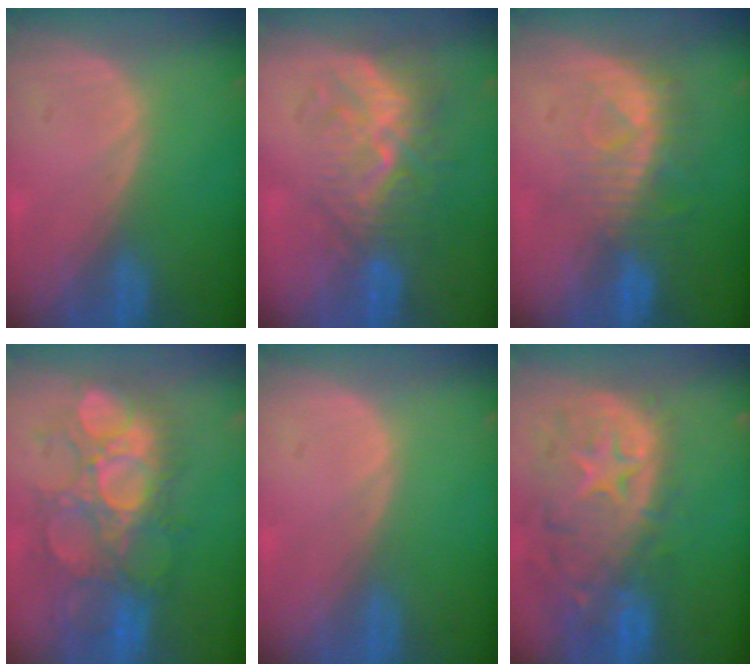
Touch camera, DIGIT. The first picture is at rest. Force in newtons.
{"total": 9.6, "press": 8.5, "slide": 4.5}
{"total": 8.2, "press": 7.4, "slide": 3.6}
{"total": 10.8, "press": 10.5, "slide": 2.4}
{"total": 0.0}
{"total": 14.0, "press": 11.3, "slide": 8.2}